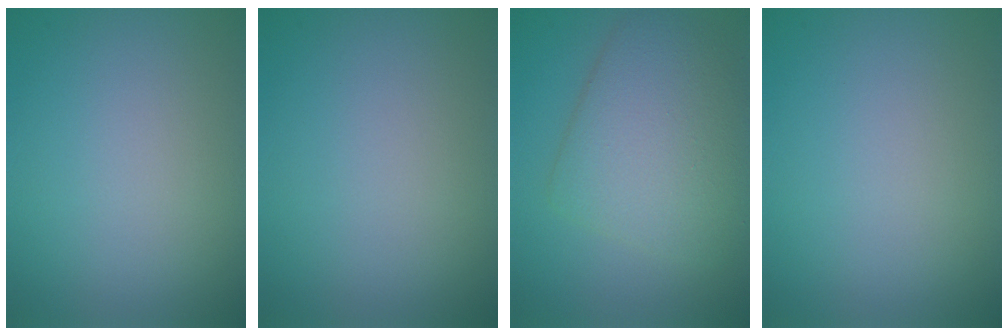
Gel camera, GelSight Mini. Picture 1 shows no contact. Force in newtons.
{"total": 0.0}
{"total": 6.5, "press": 6.5, "slide": 0.2}
{"total": 0.0}